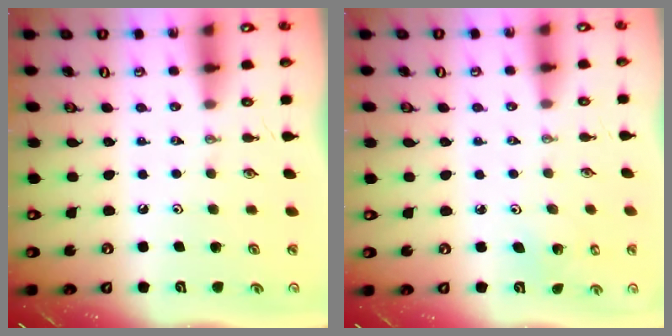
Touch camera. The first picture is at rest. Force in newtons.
{"total": 2.8, "press": 2.8, "slide": 0.2}